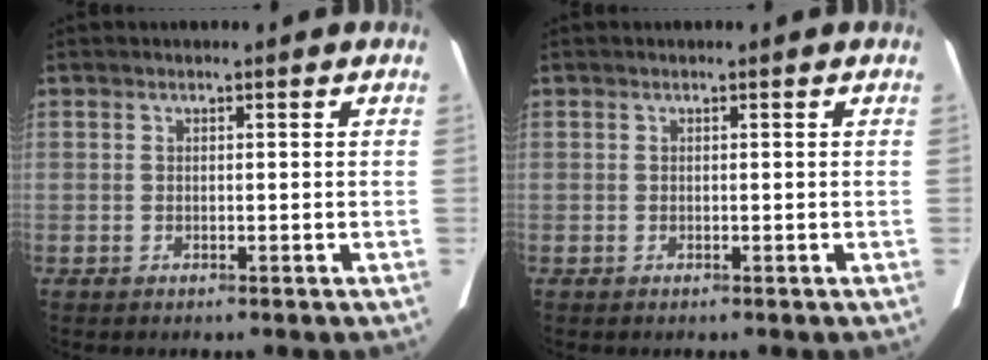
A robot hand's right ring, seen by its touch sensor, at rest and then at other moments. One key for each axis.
{"total": 0.0}